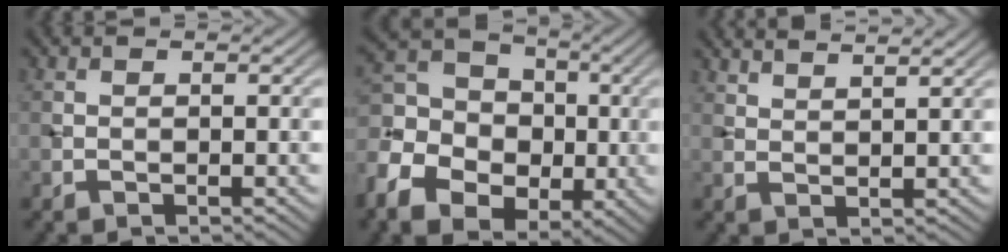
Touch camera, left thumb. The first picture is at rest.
{"total": 12.4, "force": [-3.1, 9.7, 7.0], "torque": [-0.187, -0.022, -0.069]}
{"total": 4.0, "force": [3.4, 0.7, 2.1], "torque": [-0.019, 0.003, 0.050]}